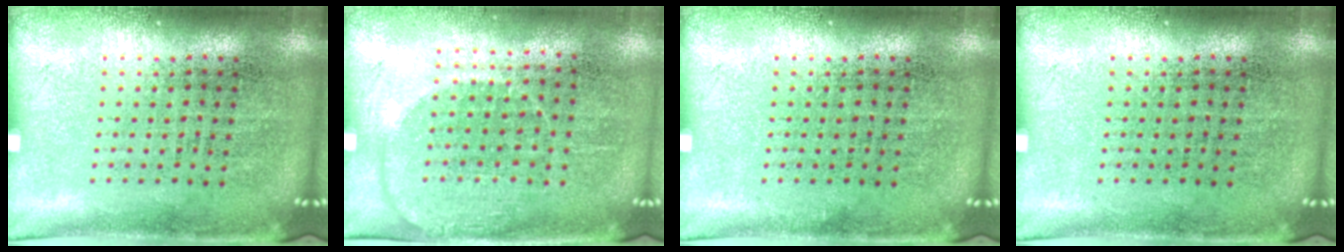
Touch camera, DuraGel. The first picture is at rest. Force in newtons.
{"total": 1.4, "press": 1.2, "slide": 0.6}
{"total": 0.0}
{"total": 0.0}